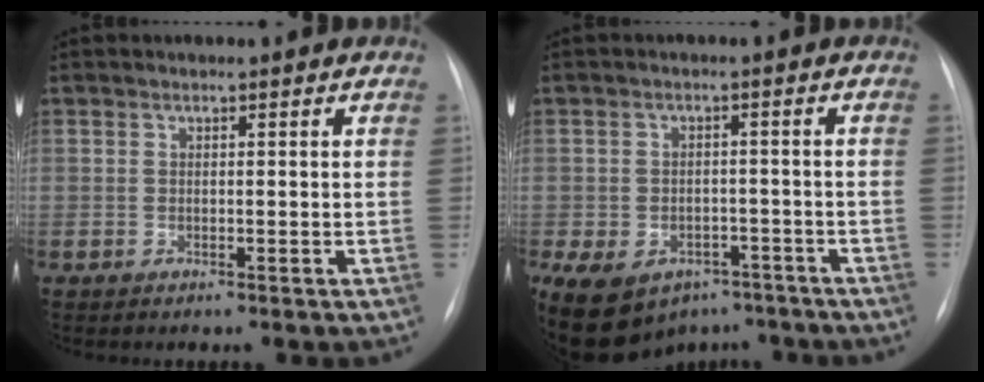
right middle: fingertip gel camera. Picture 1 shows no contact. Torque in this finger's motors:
{"motor_torque": [1.10, -1.04, 0.88, 0.21]}